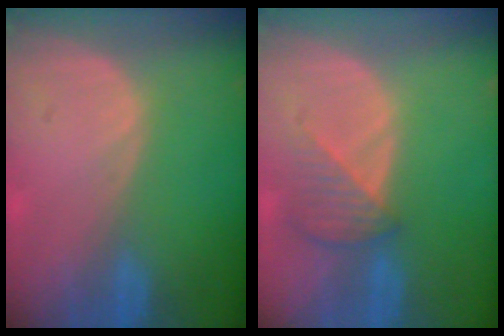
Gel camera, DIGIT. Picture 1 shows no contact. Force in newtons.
{"total": 3.9, "press": 3.6, "slide": 1.5}